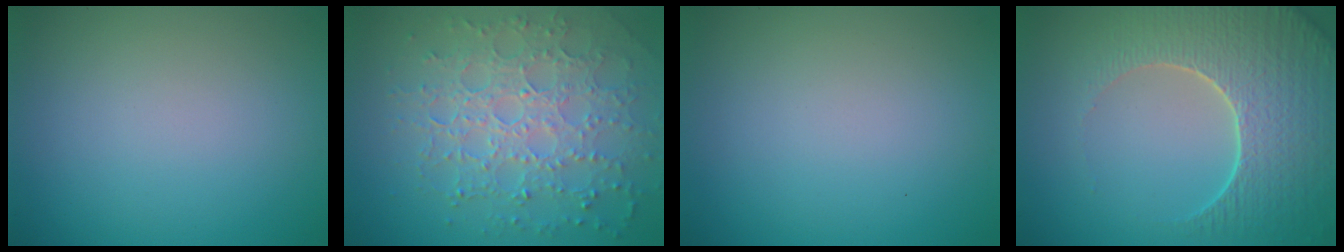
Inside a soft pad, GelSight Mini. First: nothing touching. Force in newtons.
{"total": 7.3, "press": 5.3, "slide": 5.1}
{"total": 0.0}
{"total": 6.9, "press": 5.6, "slide": 3.9}